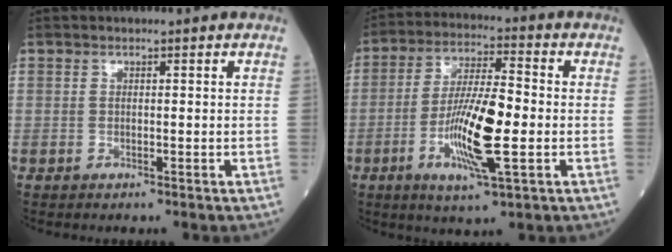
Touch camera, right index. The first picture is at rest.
{"total": 12.4, "force": [-2.8, 1.7, 12.0], "torque": [-0.228, -0.007, -0.053]}